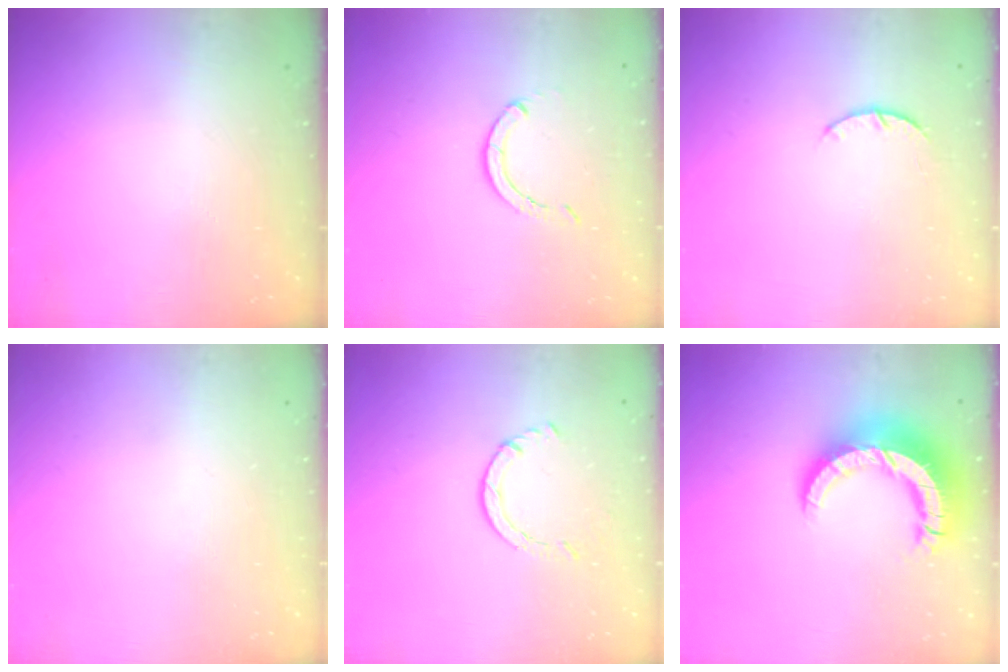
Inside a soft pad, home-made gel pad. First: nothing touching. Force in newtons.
{"total": 2.9, "press": 2.9, "slide": 0.1}
{"total": 3.0, "press": 2.9, "slide": 0.5}
{"total": 0.0}
{"total": 2.5, "press": 2.5, "slide": 0.3}
{"total": 14.4, "press": 14.3, "slide": 1.7}